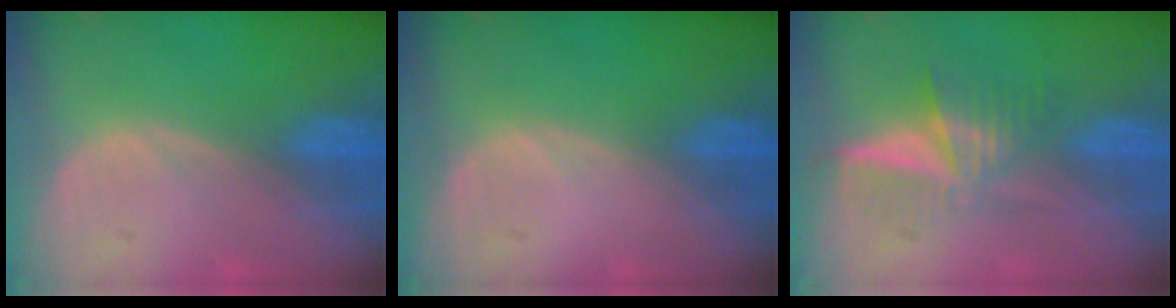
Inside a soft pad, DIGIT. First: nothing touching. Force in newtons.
{"total": 0.0}
{"total": 6.5, "press": 5.5, "slide": 3.6}